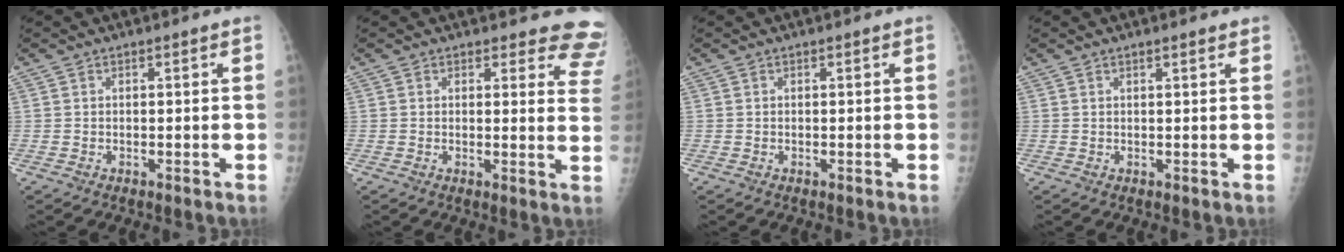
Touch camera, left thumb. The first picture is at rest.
{"total": 9.4, "force": [8.9, 3.0, 0.6], "torque": [0.050, -0.069, 0.058]}
{"total": 0.0}
{"total": 1.5, "force": [1.1, 0.2, 1.0], "torque": [-0.011, 0.000, 0.015]}